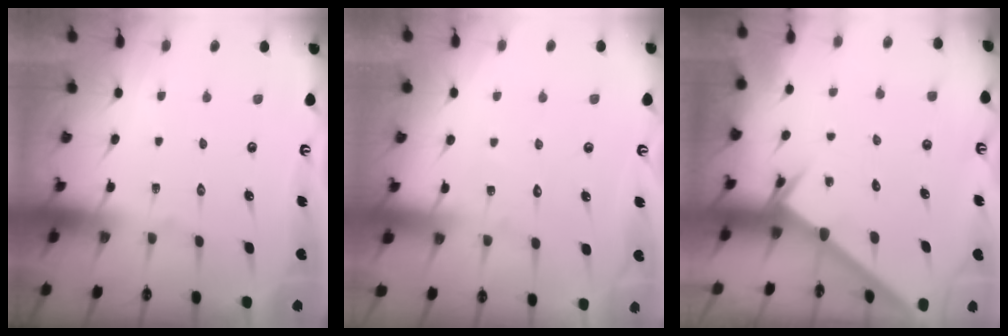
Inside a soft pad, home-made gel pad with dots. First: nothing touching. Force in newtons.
{"total": 2.6, "press": 2.6, "slide": 0.2}
{"total": 2.6, "press": 2.6, "slide": 0.1}